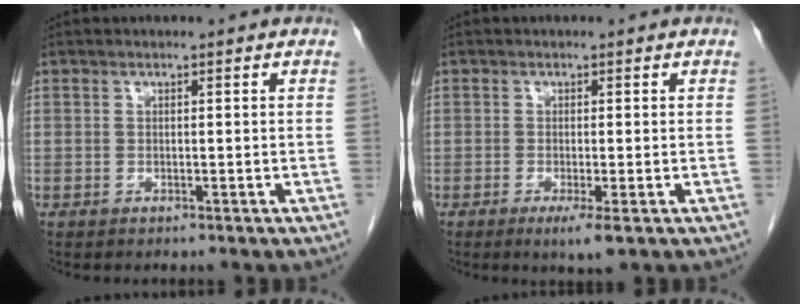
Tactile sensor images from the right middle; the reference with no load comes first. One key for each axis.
{"total": 3.0, "fx": -1.4, "fy": 0.2, "fz": 2.7, "tx": -0.038, "ty": -0.009, "tz": -0.021}